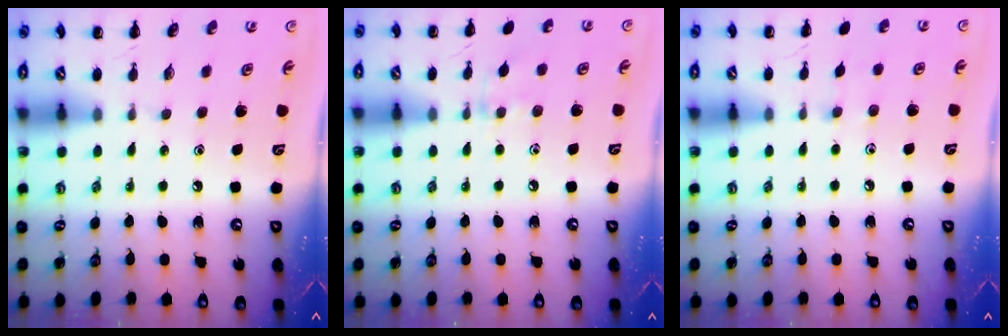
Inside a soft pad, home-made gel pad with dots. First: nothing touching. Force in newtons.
{"total": 7.0, "press": 6.7, "slide": 1.8}
{"total": 3.8, "press": 3.5, "slide": 1.3}